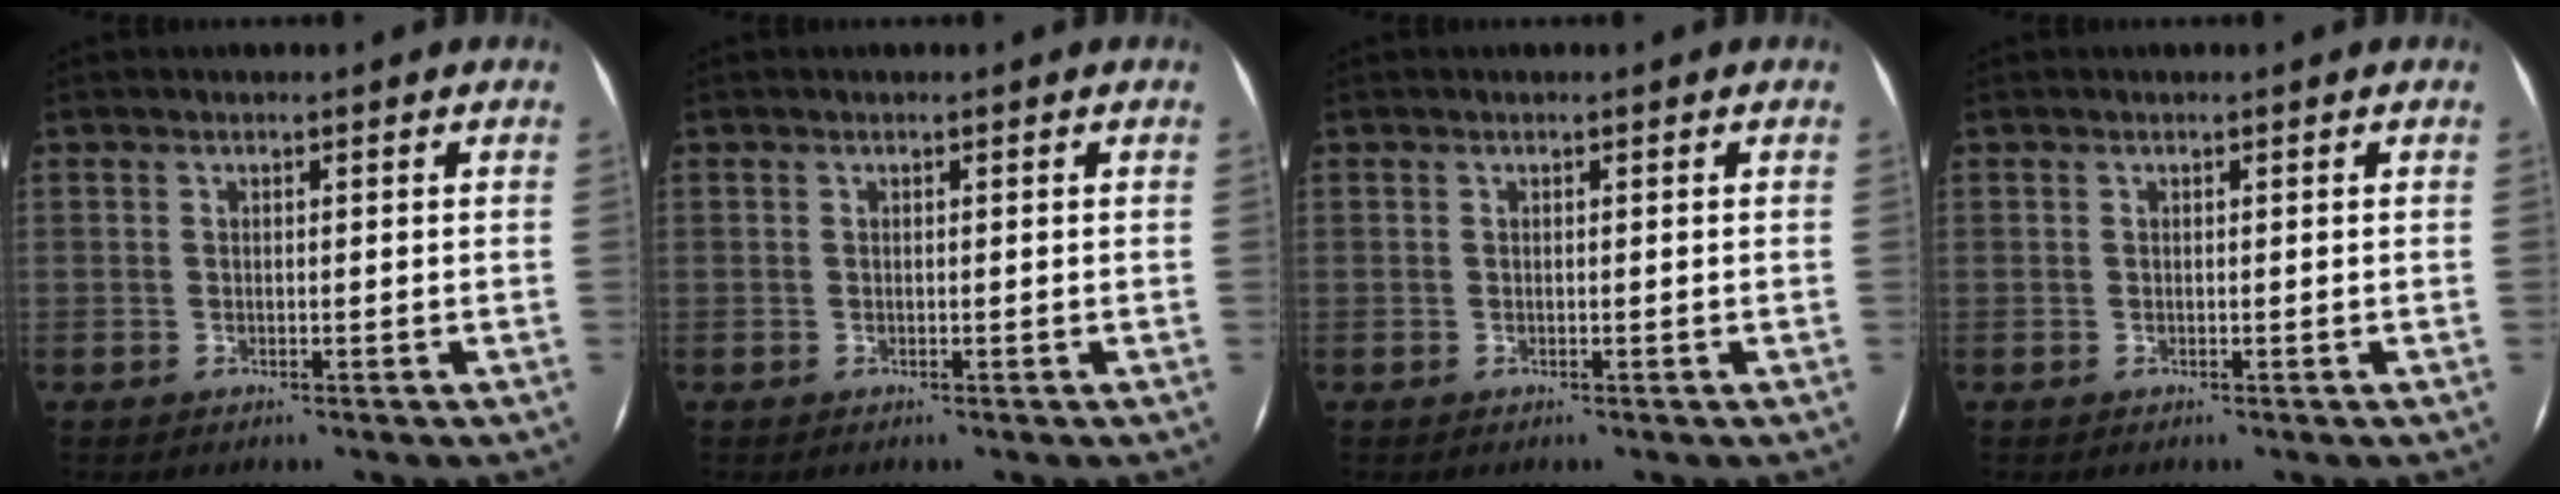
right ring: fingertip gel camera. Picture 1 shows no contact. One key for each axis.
{"total": 0.0}
{"total": 0.0}
{"total": 0.0}